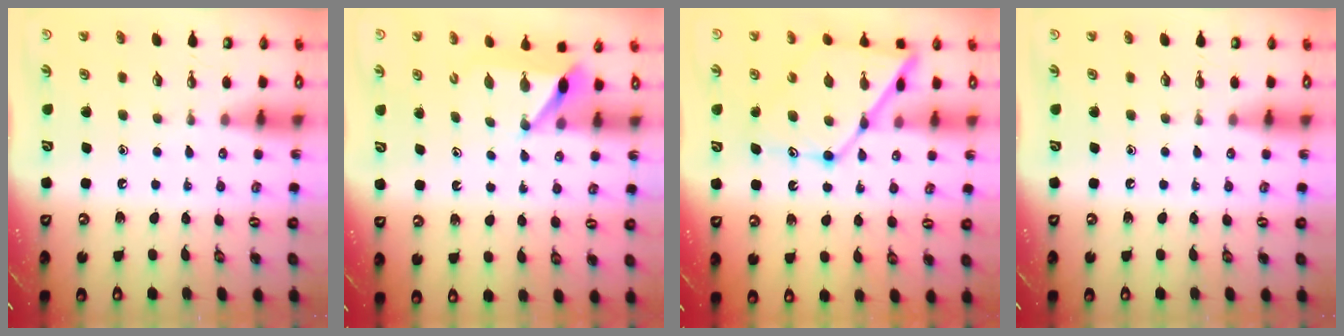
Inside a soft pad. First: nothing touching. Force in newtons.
{"total": 6.1, "press": 6.1, "slide": 0.7}
{"total": 16.0, "press": 15.9, "slide": 1.4}
{"total": 0.0}